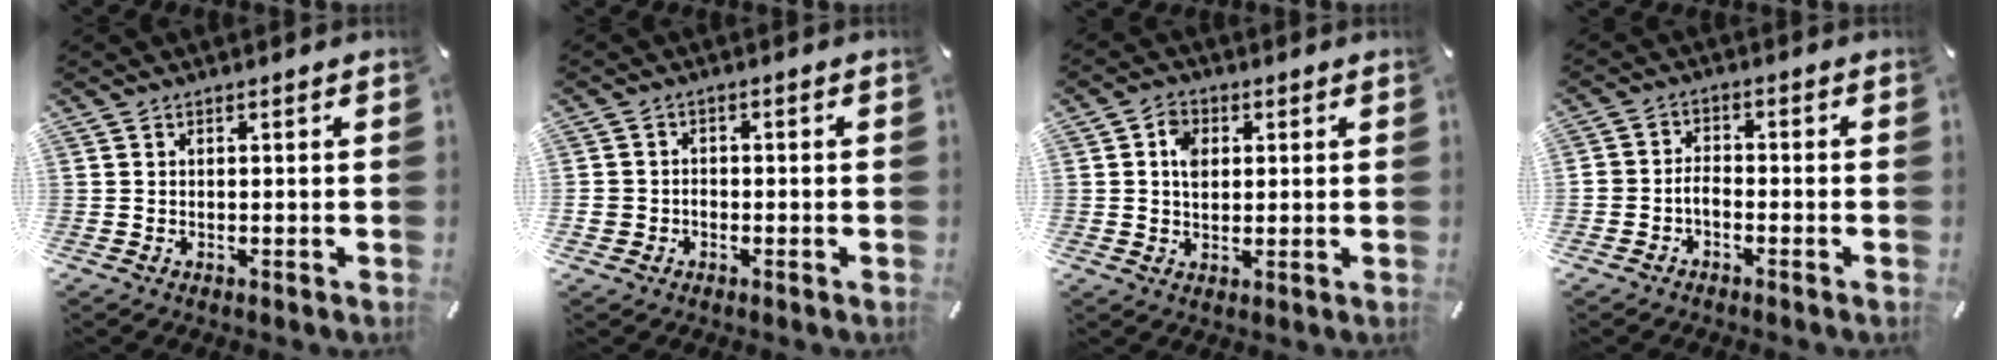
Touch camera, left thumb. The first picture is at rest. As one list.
[{"total": 3.4, "force": [-1.3, 3.0, 0.9], "torque": [-0.015, 0.008, -0.025]}, {"total": 5.1, "force": [1.0, 4.1, 2.9], "torque": [-0.047, 0.004, 0.015]}, {"total": 3.4, "force": [-1.9, 2.3, 1.7], "torque": [-0.037, 0.010, -0.039]}]